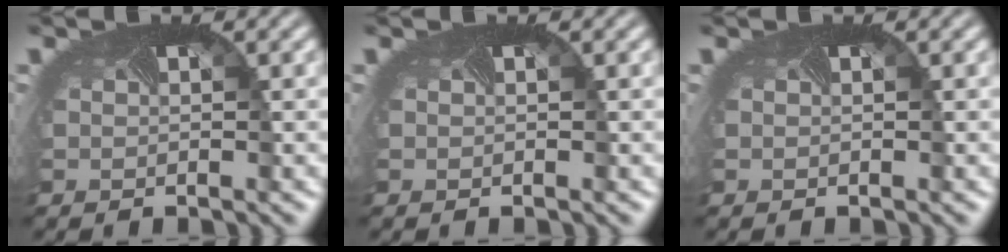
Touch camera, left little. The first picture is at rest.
{"total": 0.0}
{"total": 0.0}